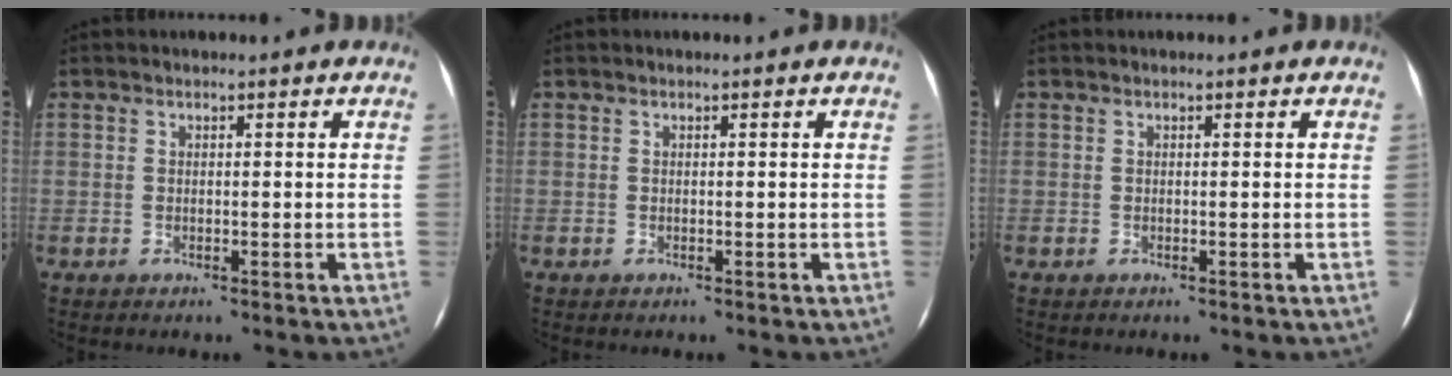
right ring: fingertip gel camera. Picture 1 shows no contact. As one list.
[{"total": 0.0}, {"total": 0.0}]